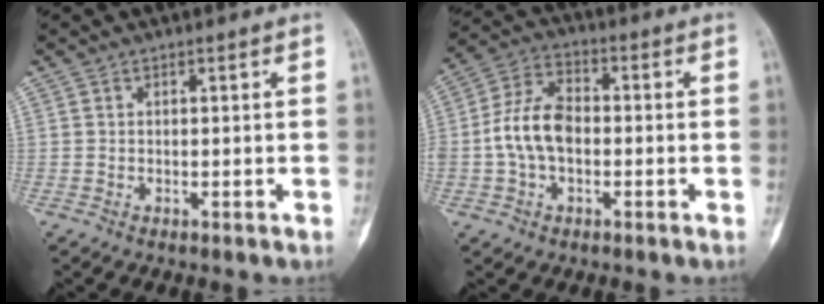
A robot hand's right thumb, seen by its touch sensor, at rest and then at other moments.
{"total": 10.1, "force": [-1.2, 6.5, 7.6], "torque": [-0.139, 0.033, -0.031]}